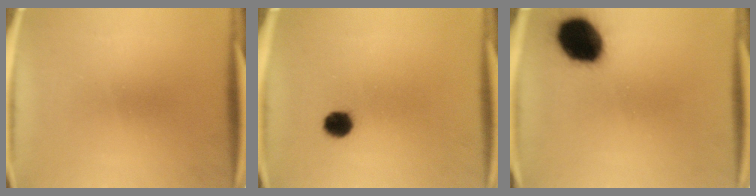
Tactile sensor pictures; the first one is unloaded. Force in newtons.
{"total": 4.0}
{"total": 15.8}